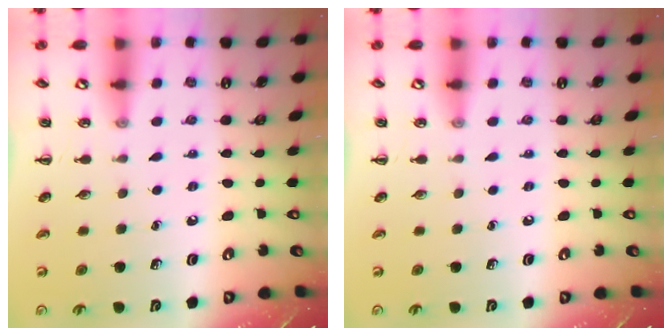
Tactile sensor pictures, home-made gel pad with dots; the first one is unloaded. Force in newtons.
{"total": 0.0}